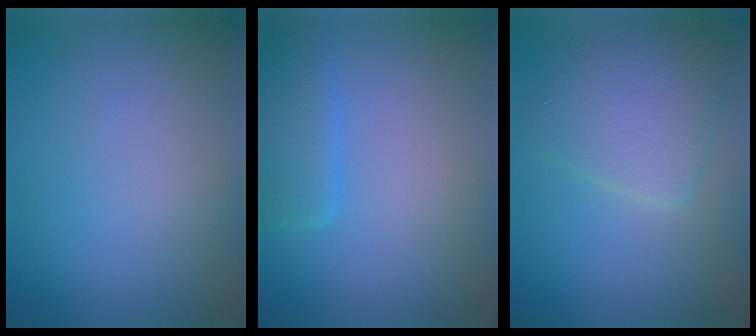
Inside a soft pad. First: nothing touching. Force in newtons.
{"total": 3.3, "press": 3.3, "slide": 0.2}
{"total": 4.7, "press": 4.7, "slide": 0.2}